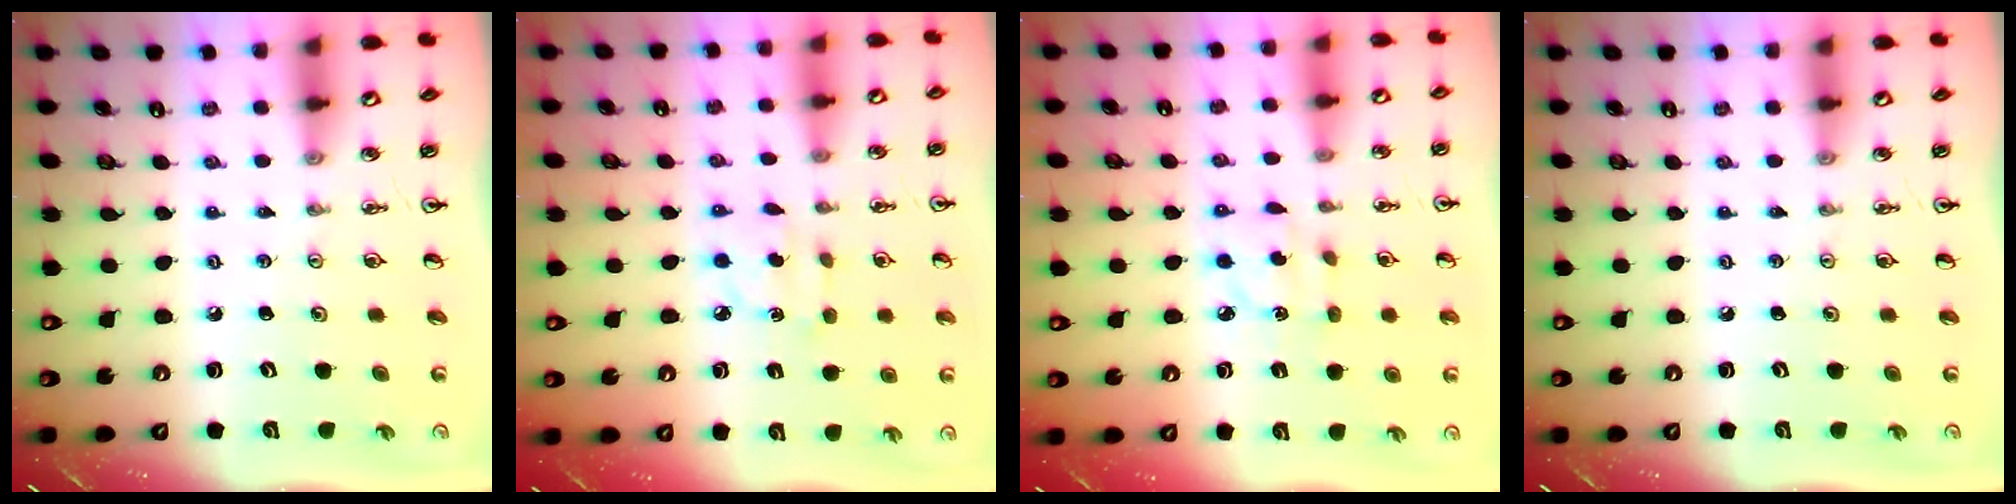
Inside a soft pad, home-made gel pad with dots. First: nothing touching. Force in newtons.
{"total": 2.9, "press": 2.8, "slide": 0.6}
{"total": 4.1, "press": 4.1, "slide": 0.2}
{"total": 0.0}